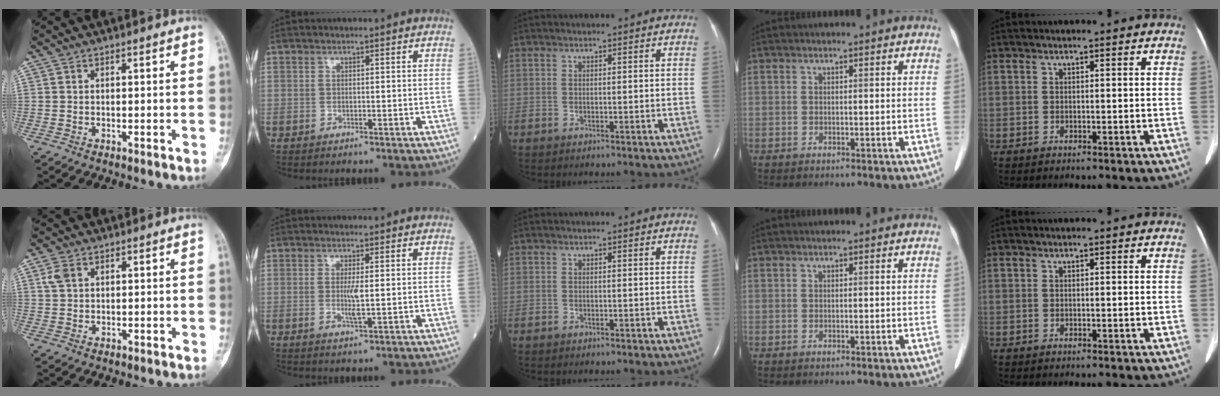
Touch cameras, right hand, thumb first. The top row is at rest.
{"thumb": {"total": 2.3, "force": [0.9, 1.6, 1.5], "torque": [-0.032, 0.007, 0.017]}, "index": {"total": 2.6, "force": [0.0, 0.2, 2.6], "torque": [-0.059, -0.005, 0.001]}}